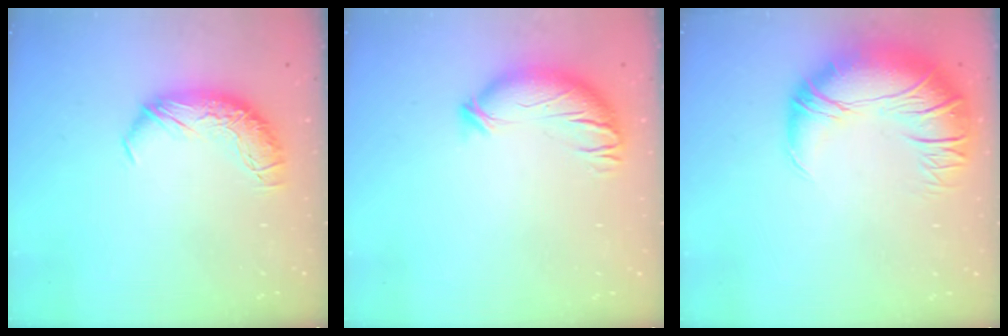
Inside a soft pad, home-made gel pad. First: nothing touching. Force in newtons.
{"total": 3.6, "press": 2.9, "slide": 2.2}
{"total": 7.1, "press": 6.0, "slide": 3.9}